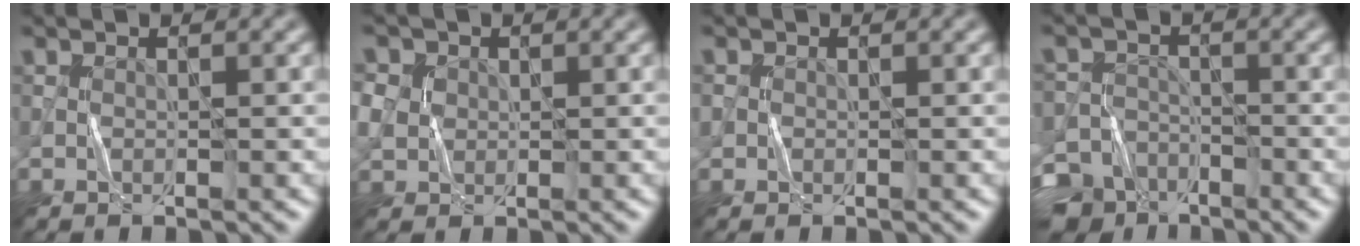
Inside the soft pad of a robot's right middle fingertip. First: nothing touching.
{"total": 4.0, "force": [0.7, 3.5, 1.8], "torque": [-0.059, 0.021, 0.009]}
{"total": 0.6, "force": [0.0, 0.6, -0.1], "torque": [0.005, 0.001, -0.007]}
{"total": 8.3, "force": [-6.6, 4.7, 1.7], "torque": [-0.032, -0.017, -0.113]}